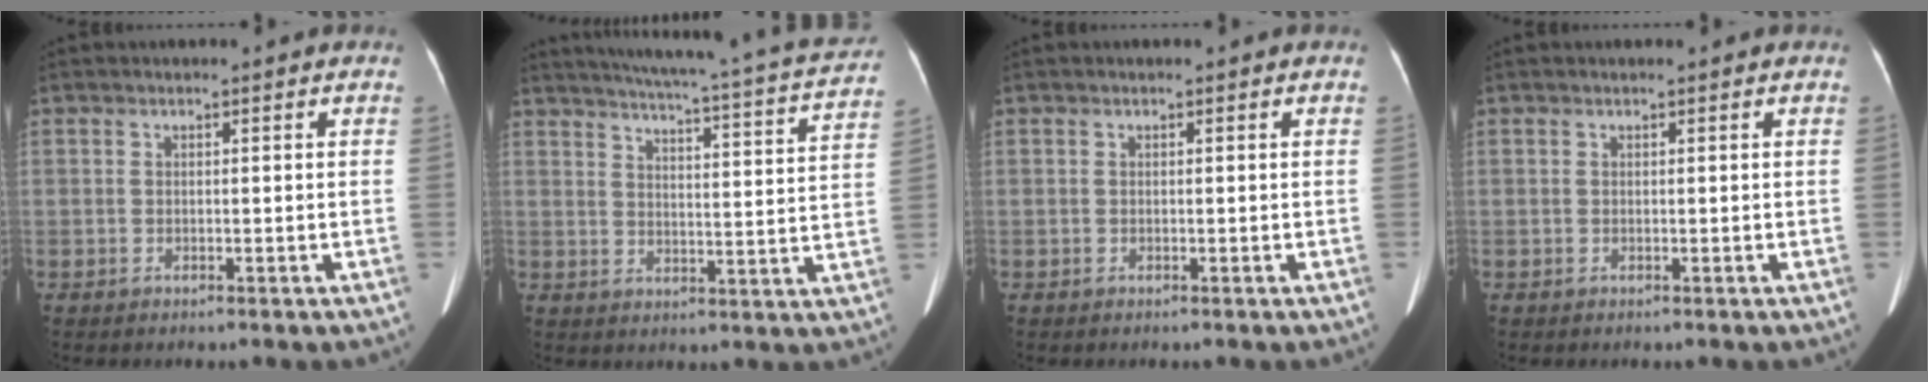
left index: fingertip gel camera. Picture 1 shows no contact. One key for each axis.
{"total": 22.3, "fx": 20.2, "fy": 0.9, "fz": 9.4, "tx": -0.142, "ty": -0.040, "tz": 0.241}
{"total": 0.0}
{"total": 0.0}